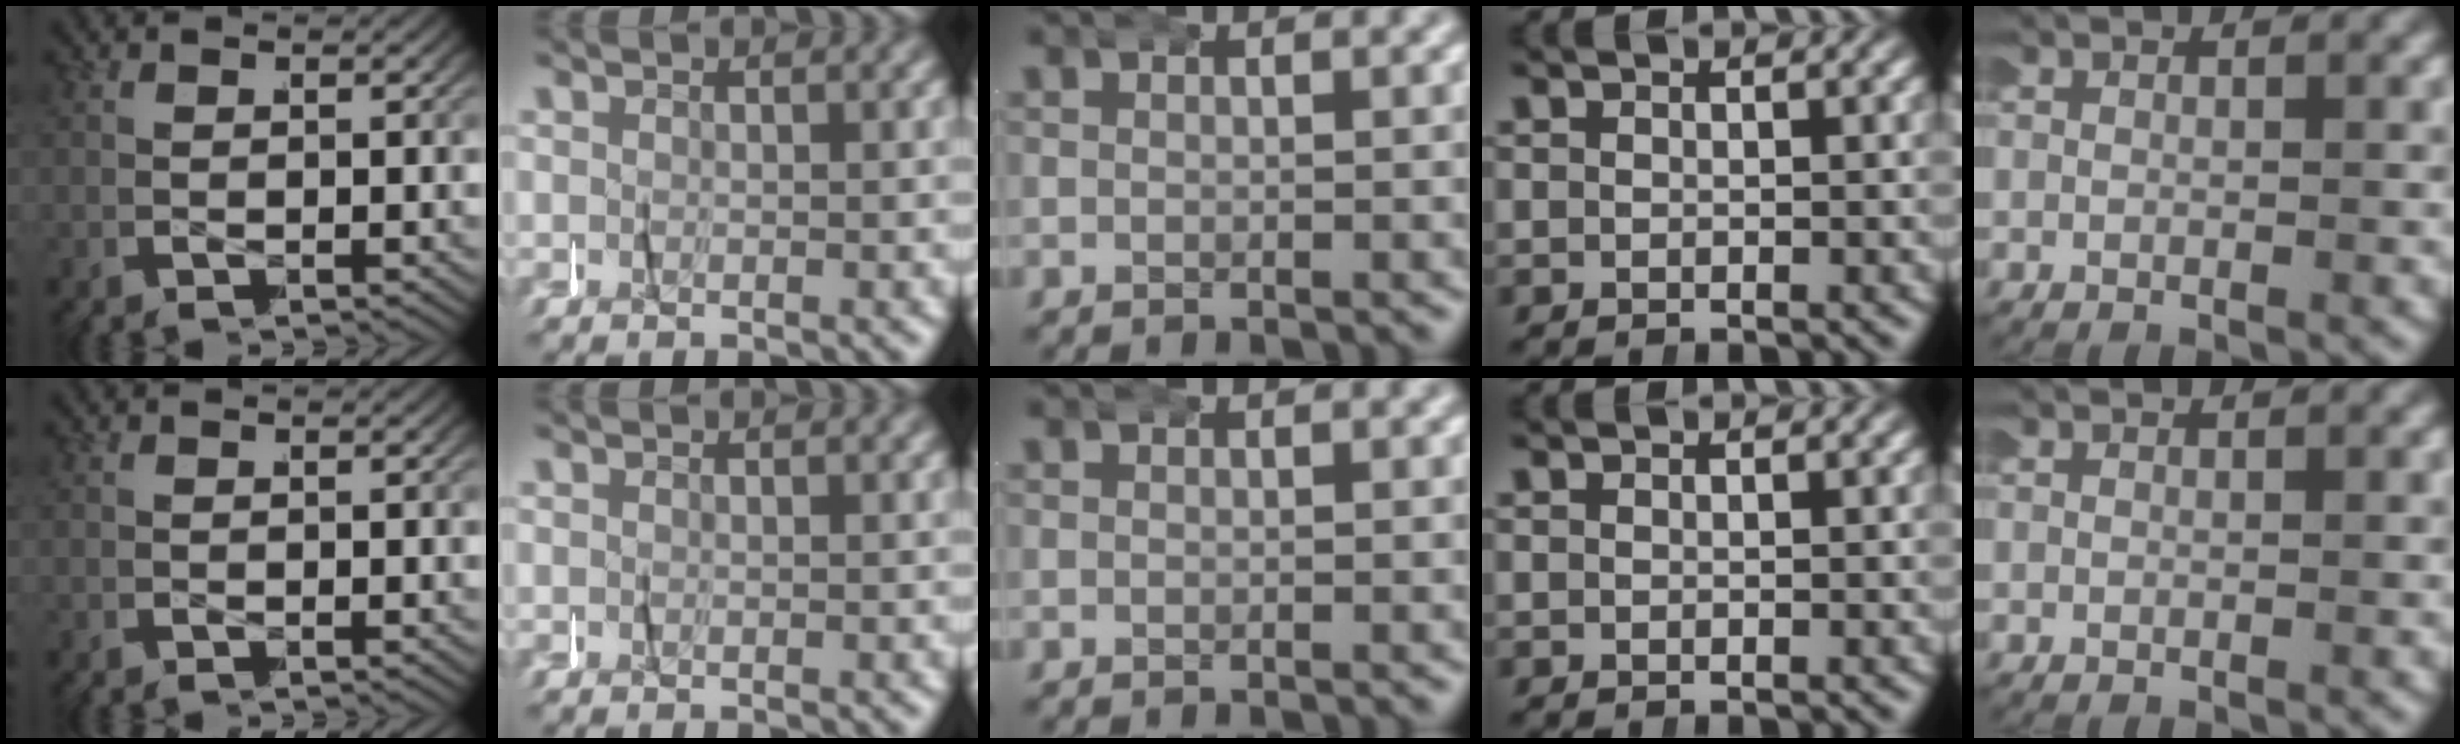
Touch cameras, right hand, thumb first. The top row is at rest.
{}